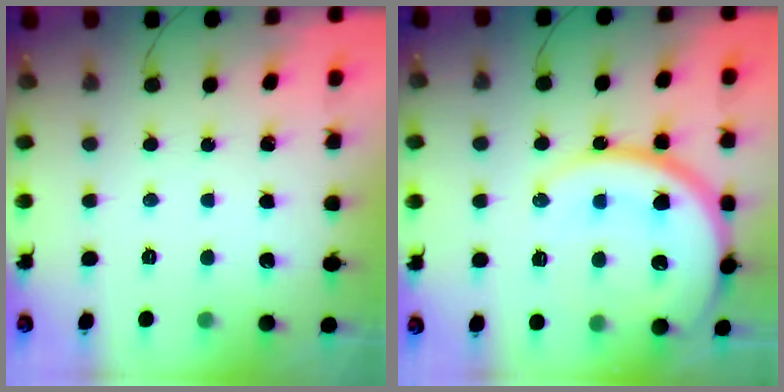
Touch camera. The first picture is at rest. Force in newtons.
{"total": 20.7, "press": 20.6, "slide": 2.5}